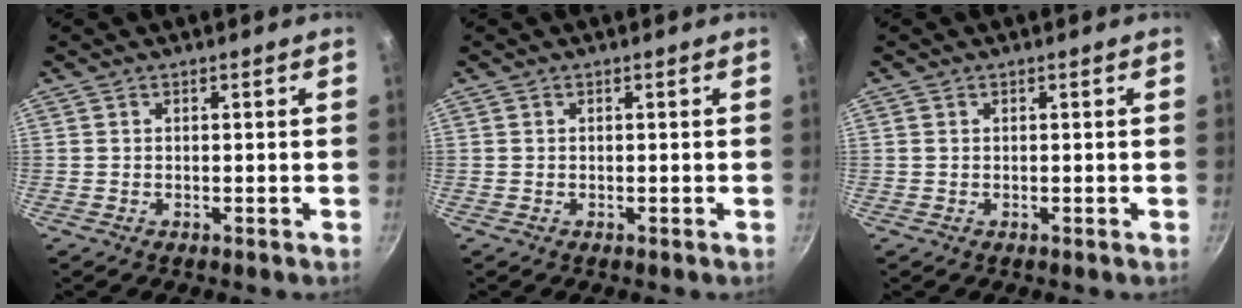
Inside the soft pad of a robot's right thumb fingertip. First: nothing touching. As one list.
[{"total": 0.0}, {"total": 0.6, "force": [0.1, 0.4, 0.5], "torque": [-0.010, 0.001, 0.002]}]